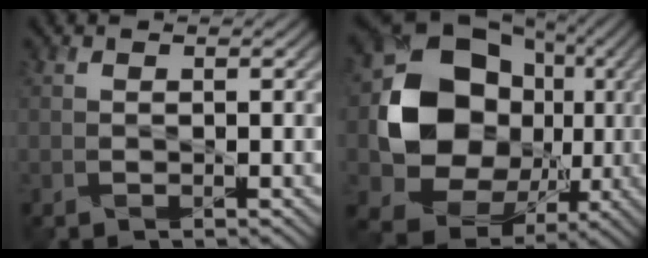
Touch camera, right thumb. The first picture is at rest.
{"total": 16.5, "force": [0.7, 13.7, 9.1], "torque": [-0.187, -0.022, 0.012]}